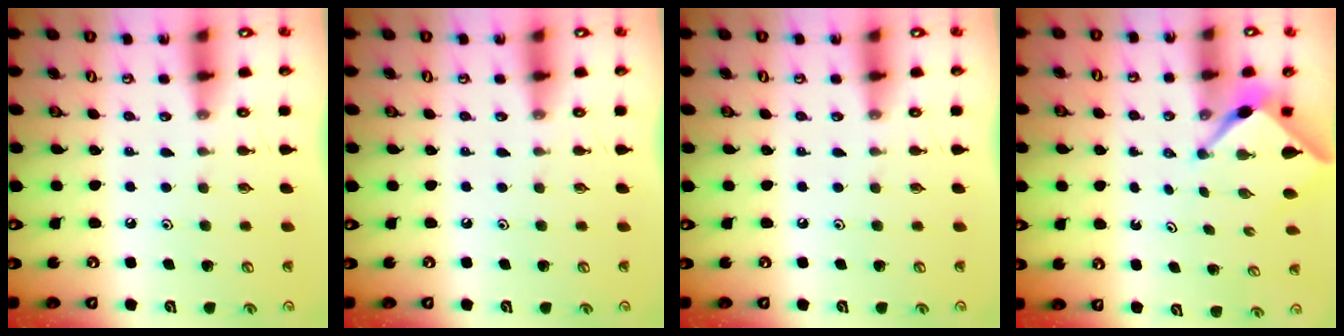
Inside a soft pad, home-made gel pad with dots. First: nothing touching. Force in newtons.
{"total": 0.0}
{"total": 0.0}
{"total": 2.2, "press": 2.2, "slide": 0.1}